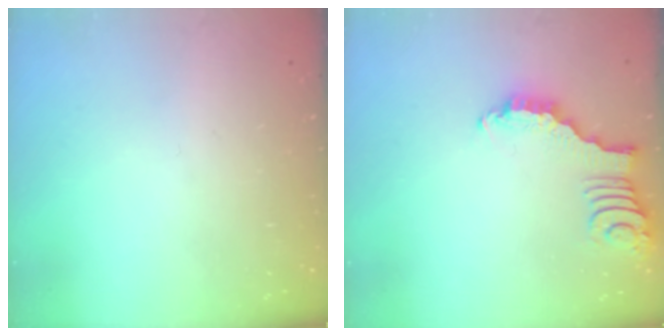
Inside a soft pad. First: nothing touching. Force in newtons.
{"total": 2.8, "press": 2.8, "slide": 0.4}